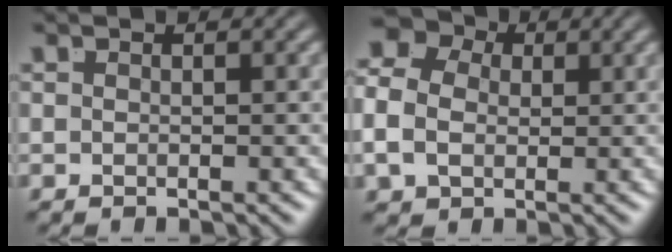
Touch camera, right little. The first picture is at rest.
{"total": 10.2, "force": [3.2, 8.3, 5.0], "torque": [-0.103, 0.009, 0.035]}